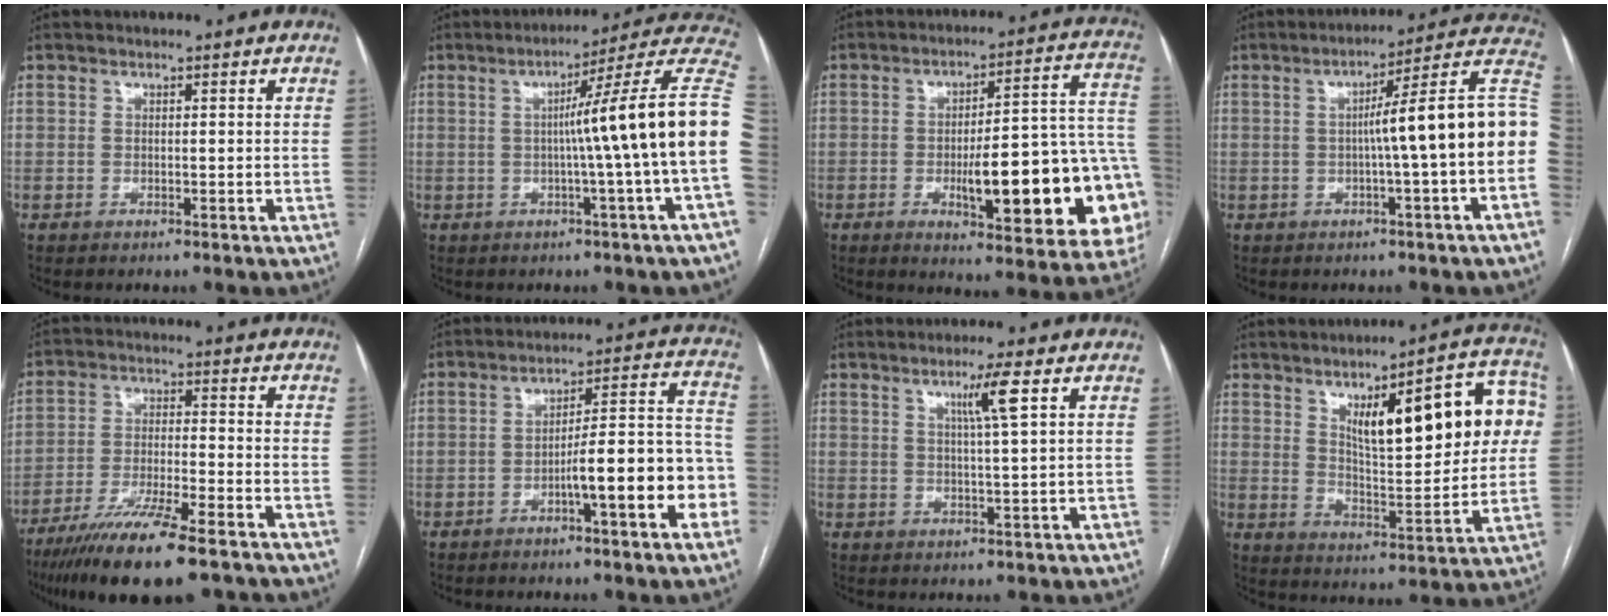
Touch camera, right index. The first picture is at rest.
{"total": 17.0, "force": [-0.3, -2.8, 16.8], "torque": [-0.202, 0.018, -0.015]}
{"total": 23.7, "force": [-5.6, 4.9, 22.5], "torque": [-0.217, 0.024, -0.060]}
{"total": 14.9, "force": [-0.8, -1.2, 14.8], "torque": [-0.195, 0.035, -0.020]}
{"total": 13.8, "force": [-9.8, 1.6, 9.6], "torque": [-0.177, -0.033, -0.169]}
{"total": 12.8, "force": [-4.8, 1.6, 11.8], "torque": [-0.149, 0.034, -0.064]}
{"total": 4.5, "force": [2.0, -0.8, 4.0], "torque": [-0.072, -0.004, 0.035]}
{"total": 19.4, "force": [5.6, 5.4, 17.8], "torque": [-0.238, 0.024, 0.083]}